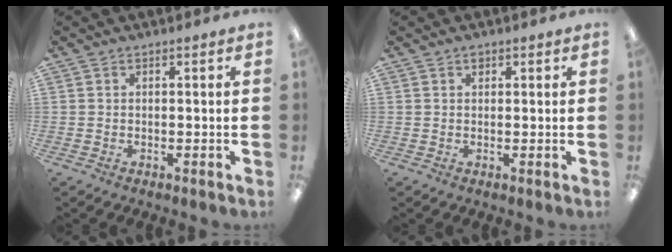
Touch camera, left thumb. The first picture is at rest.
{"total": 1.3, "force": [0.7, 0.9, 0.6], "torque": [-0.006, -0.001, 0.011]}